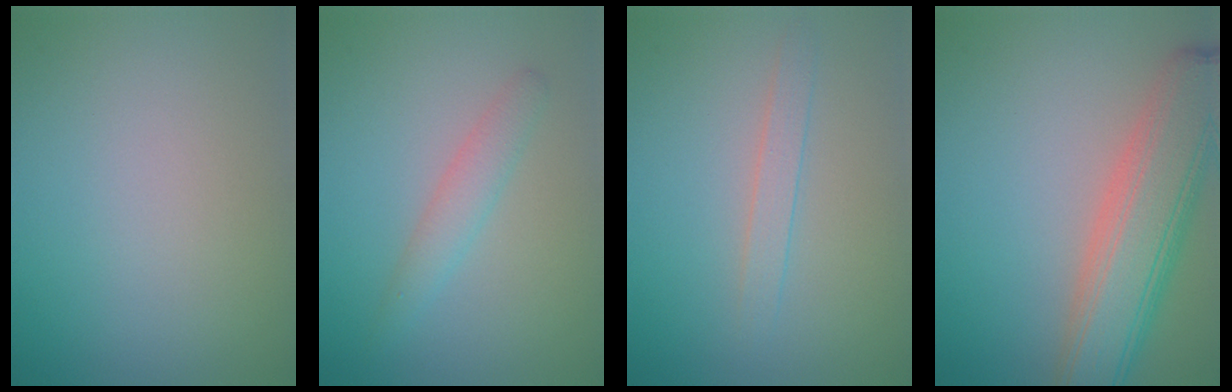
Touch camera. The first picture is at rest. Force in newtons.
{"total": 2.1, "press": 2.1, "slide": 0.1}
{"total": 1.5, "press": 1.5, "slide": 0.1}
{"total": 7.9, "press": 7.9, "slide": 0.6}